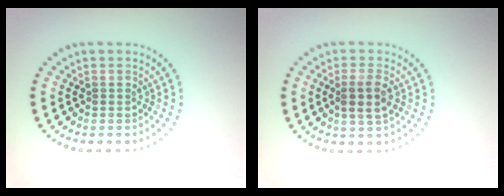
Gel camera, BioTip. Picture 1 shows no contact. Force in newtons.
{"total": 2.4, "press": 2.3, "slide": 0.8}